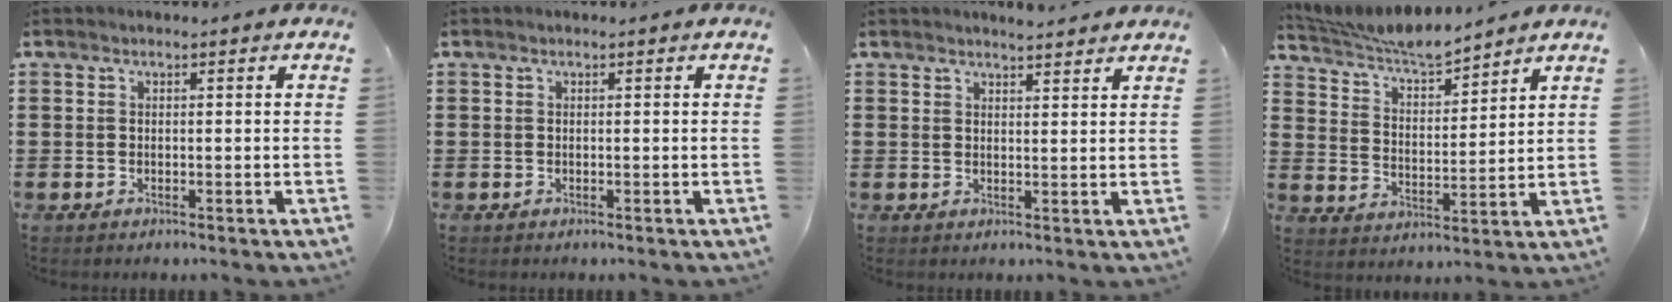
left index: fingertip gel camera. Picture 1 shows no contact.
{"total": 0.0}
{"total": 2.5, "force": [2.5, -0.2, 0.2], "torque": [-0.009, -0.006, 0.047]}
{"total": 5.7, "force": [5.3, 0.6, 2.0], "torque": [-0.064, -0.028, 0.088]}